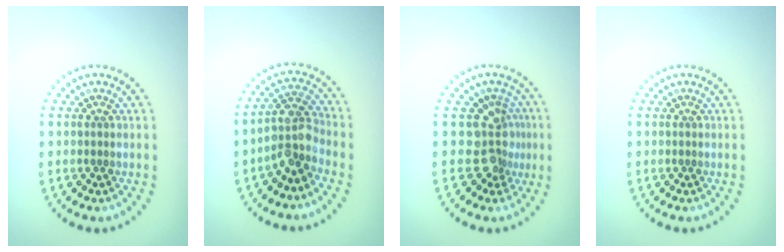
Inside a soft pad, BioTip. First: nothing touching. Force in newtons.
{"total": 3.6, "press": 3.0, "slide": 2.0}
{"total": 3.1, "press": 2.2, "slide": 2.2}
{"total": 0.0}